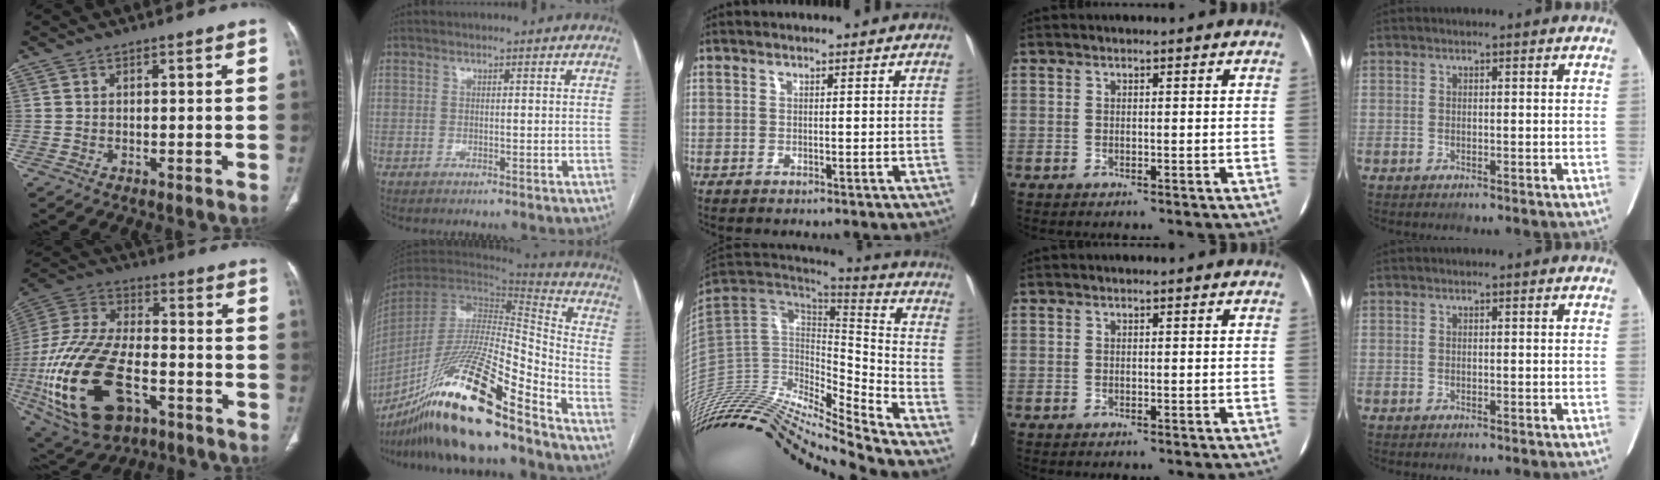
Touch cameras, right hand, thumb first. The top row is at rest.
{"thumb": {"total": 27.5, "force": [-9.7, 14.9, 21.0], "torque": [-0.478, 0.013, -0.160]}, "index": {"total": 27.1, "force": [-19.2, 1.8, 19.1], "torque": [-0.354, -0.050, -0.346]}, "middle": {"total": 29.4, "force": [-26.8, 1.2, 12.0], "torque": [-0.247, -0.026, -0.454]}}